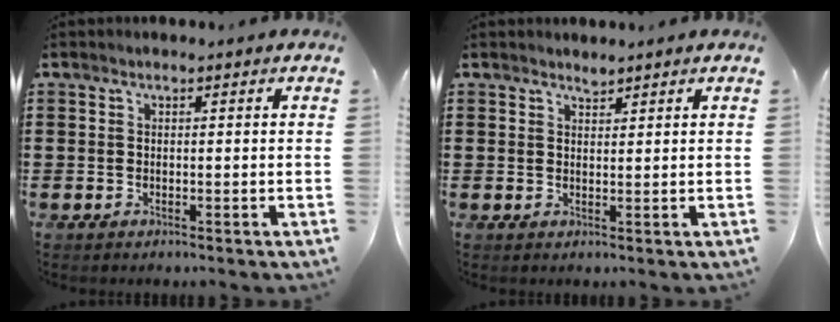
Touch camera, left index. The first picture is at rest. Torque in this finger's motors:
{"motor_torque": [0.15, -0.08, 0.05, 0.00]}